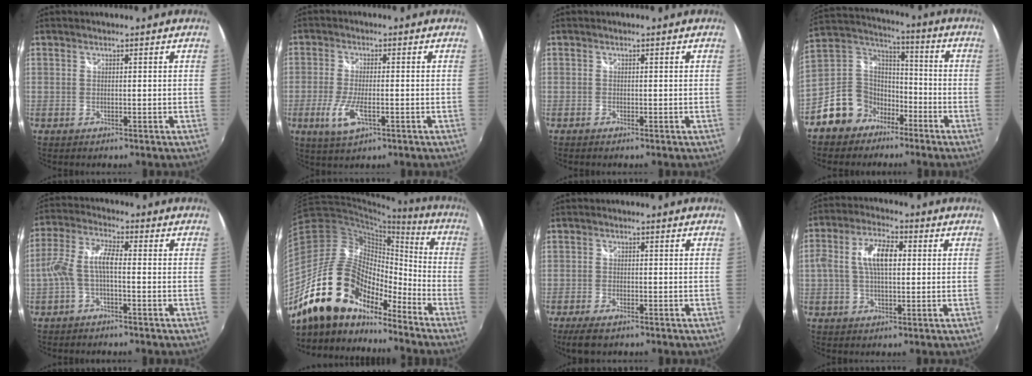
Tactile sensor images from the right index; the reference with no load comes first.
{"total": 7.0, "force": [-2.7, 2.2, 6.1], "torque": [-0.134, -0.015, -0.050]}
{"total": 0.6, "force": [-0.5, 0.3, 0.2], "torque": [-0.005, -0.003, -0.013]}
{"total": 12.8, "force": [-7.4, 10.0, 3.4], "torque": [-0.090, 0.047, -0.128]}
{"total": 6.2, "force": [-1.8, 1.7, 5.7], "torque": [-0.133, 0.013, -0.035]}
{"total": 20.8, "force": [-14.9, 9.9, 10.6], "torque": [-0.196, -0.004, -0.264]}
{"total": 5.1, "force": [-3.7, 1.8, 3.0], "torque": [-0.075, -0.017, -0.066]}
{"total": 8.4, "force": [0.7, 3.9, 7.5], "torque": [-0.146, 0.018, 0.010]}